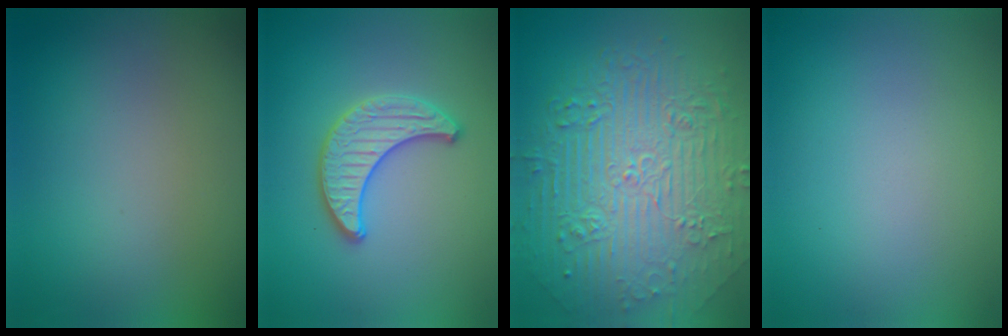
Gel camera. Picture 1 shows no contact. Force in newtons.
{"total": 2.7, "press": 2.7, "slide": 0.1}
{"total": 10.6, "press": 7.0, "slide": 7.9}
{"total": 0.0}